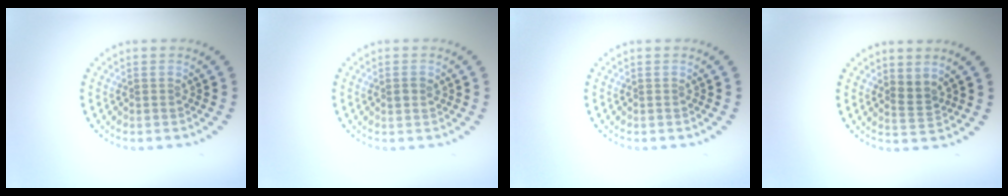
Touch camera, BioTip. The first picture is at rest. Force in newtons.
{"total": 1.1, "press": 1.1, "slide": 0.2}
{"total": 0.0}
{"total": 1.8, "press": 1.2, "slide": 1.2}